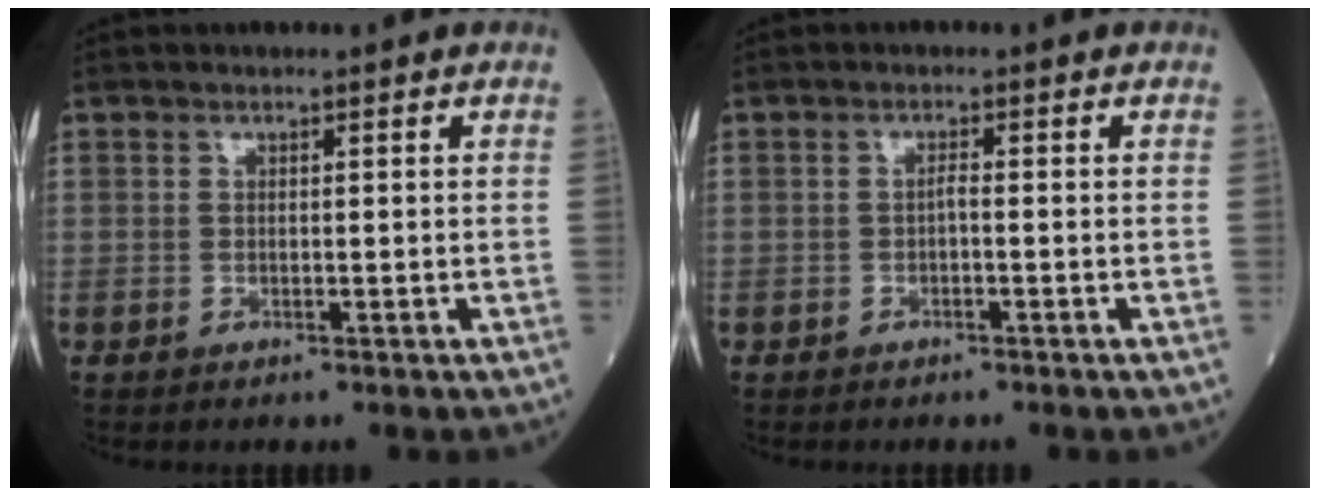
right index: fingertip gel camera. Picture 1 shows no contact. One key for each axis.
{"total": 0.9, "fx": -0.3, "fy": 0.1, "fz": 0.8, "tx": -0.013, "ty": 0.003, "tz": -0.008}